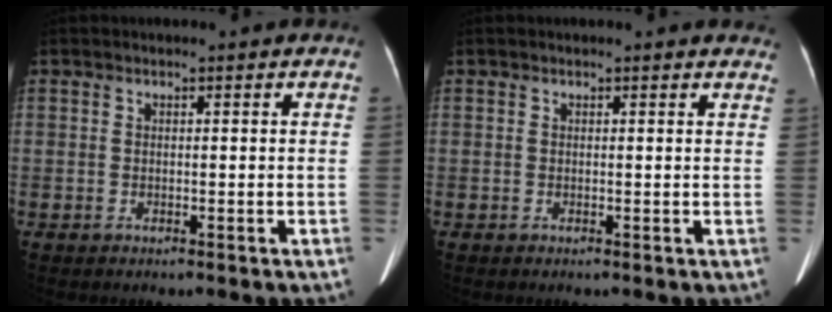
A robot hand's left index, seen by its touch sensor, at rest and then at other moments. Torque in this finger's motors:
{"motor_torque": [-0.21, -0.16, -0.02, -0.01]}